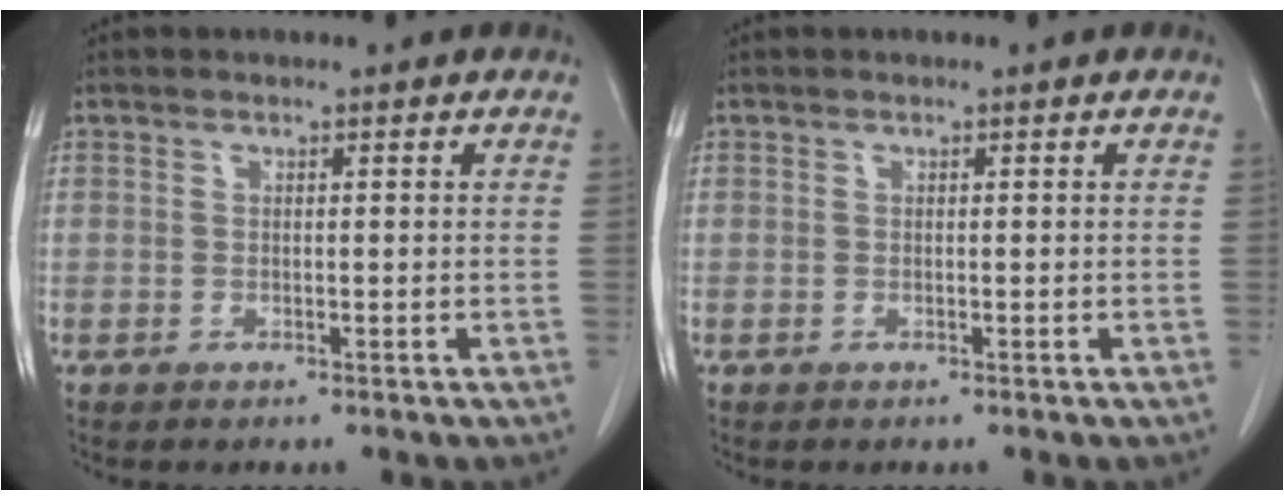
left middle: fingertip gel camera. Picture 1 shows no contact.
{"total": 0.0}